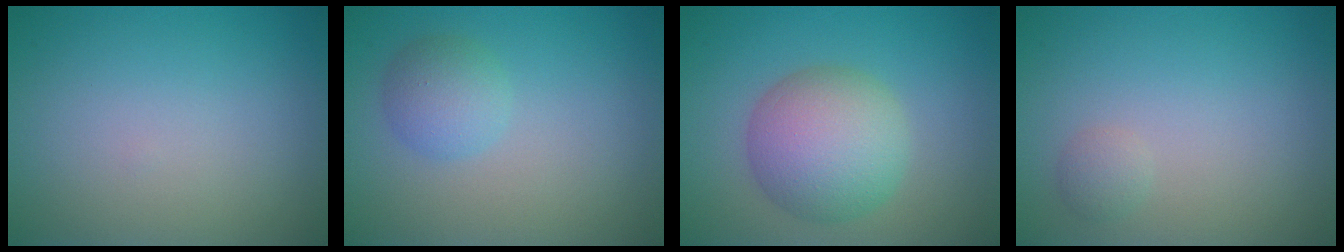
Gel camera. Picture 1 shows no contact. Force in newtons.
{"total": 2.6, "press": 2.6, "slide": 0.1}
{"total": 6.6, "press": 6.6, "slide": 0.3}
{"total": 1.0, "press": 1.0, "slide": 0.1}